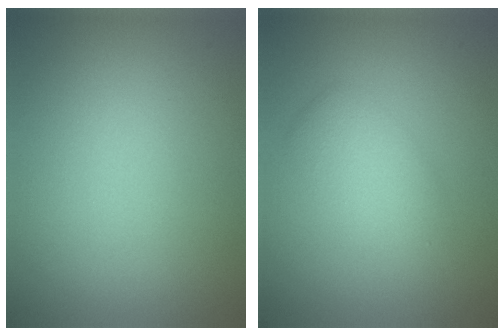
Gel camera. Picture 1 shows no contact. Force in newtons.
{"total": 2.7, "press": 2.7, "slide": 0.1}